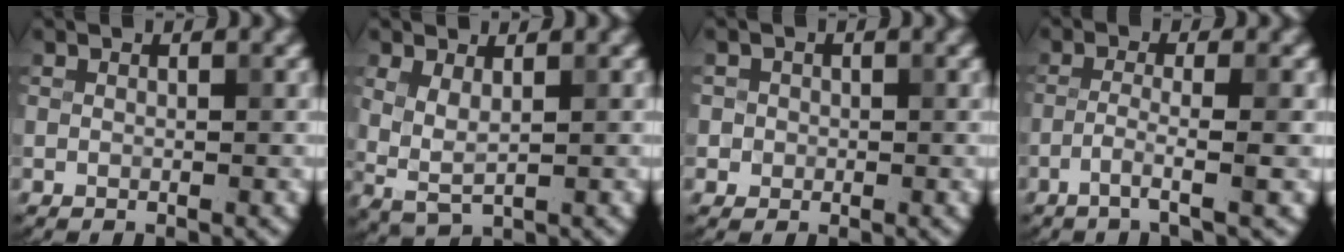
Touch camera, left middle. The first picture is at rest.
{"total": 2.5, "force": [0.8, 1.0, 2.2], "torque": [-0.055, -0.008, 0.017]}
{"total": 1.3, "force": [0.1, 1.3, 0.2], "torque": [0.014, -0.001, -0.002]}
{"total": 2.8, "force": [-1.3, 0.2, 2.5], "torque": [-0.040, 0.006, -0.037]}